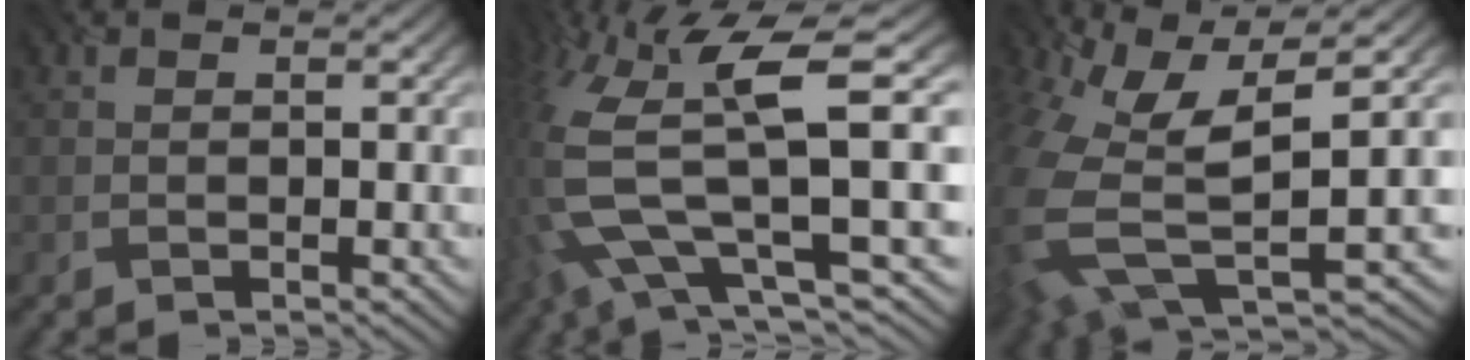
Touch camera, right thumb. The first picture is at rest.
{"total": 14.9, "force": [0.5, 5.4, 13.9], "torque": [-0.323, -0.007, 0.029]}
{"total": 13.5, "force": [1.0, 6.3, 12.0], "torque": [-0.299, -0.025, 0.040]}